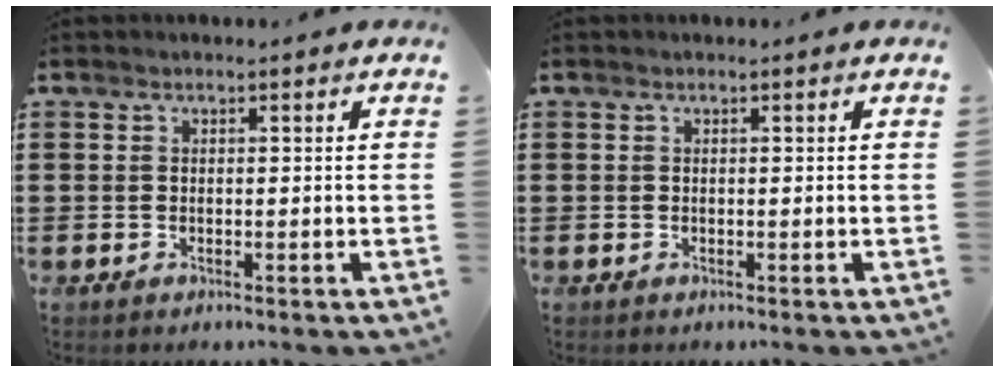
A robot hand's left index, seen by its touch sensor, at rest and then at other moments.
{"total": 0.0}